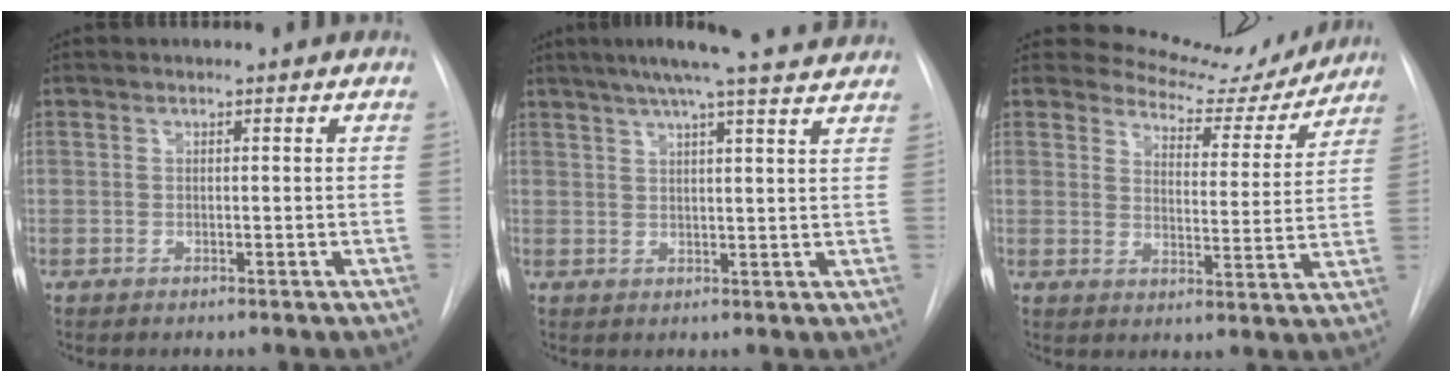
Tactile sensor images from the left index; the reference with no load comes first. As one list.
[{"total": 15.0, "force": [13.6, 0.1, 6.5], "torque": [-0.103, 0.009, 0.170]}, {"total": 11.1, "force": [10.7, 3.0, 0.6], "torque": [0.001, -0.021, 0.128]}]